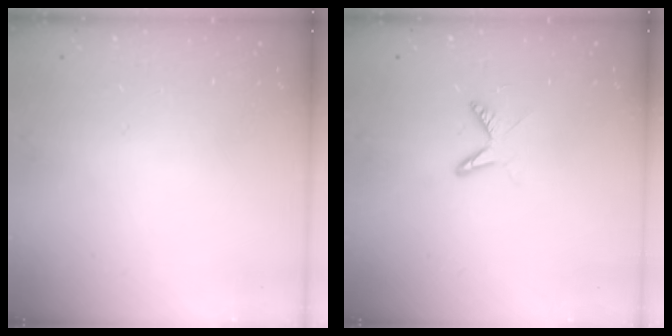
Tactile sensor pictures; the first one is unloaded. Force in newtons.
{"total": 6.1, "press": 6.1, "slide": 0.8}